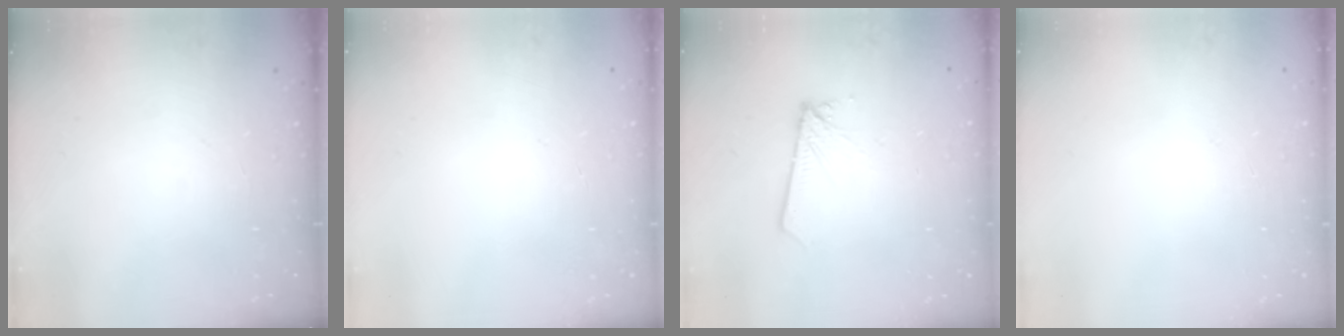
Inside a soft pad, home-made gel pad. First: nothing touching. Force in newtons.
{"total": 0.0}
{"total": 1.9, "press": 1.9, "slide": 0.1}
{"total": 0.0}